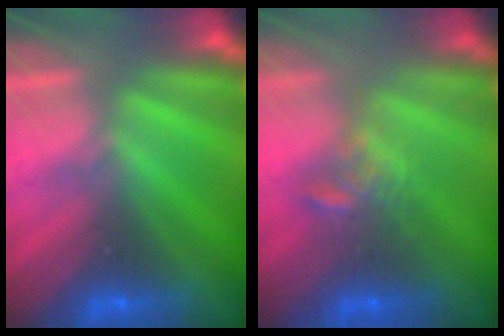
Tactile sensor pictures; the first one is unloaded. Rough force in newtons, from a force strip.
{"total": 3.8}